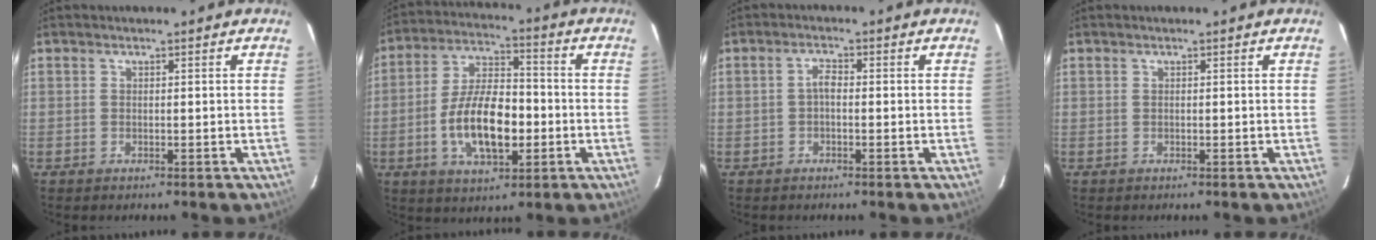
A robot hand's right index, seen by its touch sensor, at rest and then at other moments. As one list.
[{"total": 14.0, "force": [-3.4, 6.6, 11.9], "torque": [-0.232, 0.006, -0.054]}, {"total": 1.8, "force": [-0.5, 0.9, 1.5], "torque": [-0.032, 0.009, -0.011]}, {"total": 0.0}]